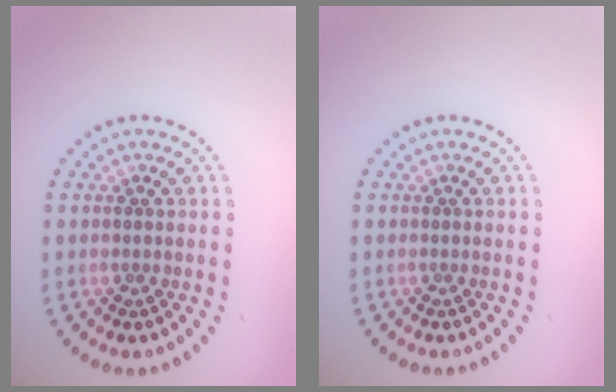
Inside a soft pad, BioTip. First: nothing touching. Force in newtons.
{"total": 0.0}